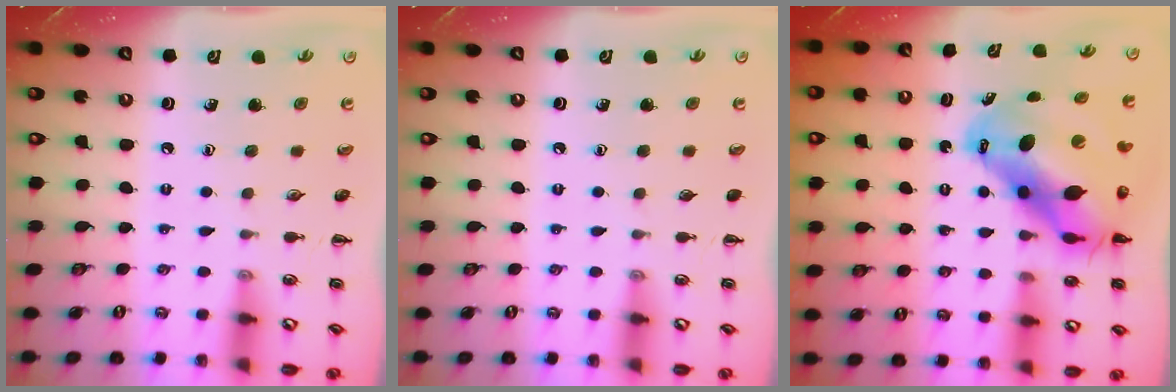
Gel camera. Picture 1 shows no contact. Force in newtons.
{"total": 0.0}
{"total": 17.3, "press": 16.7, "slide": 4.6}